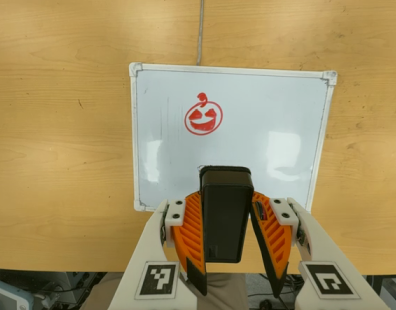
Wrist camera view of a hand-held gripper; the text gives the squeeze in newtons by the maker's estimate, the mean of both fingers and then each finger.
{"total": 4.7, "left": 3.9, "right": 5.5}